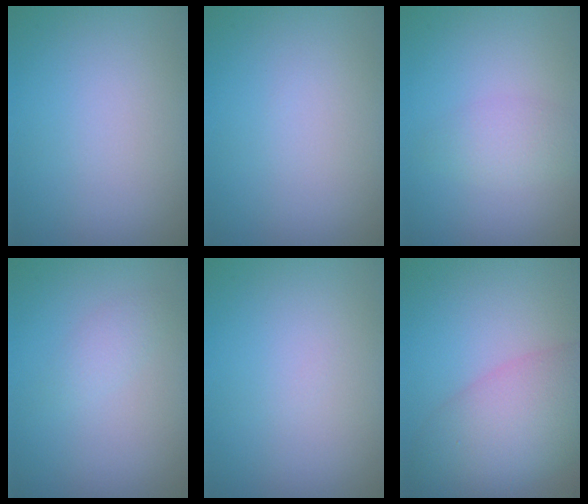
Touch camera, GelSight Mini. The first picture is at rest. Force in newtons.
{"total": 0.0}
{"total": 2.0, "press": 2.0, "slide": 0.2}
{"total": 1.2, "press": 1.2, "slide": 0.0}
{"total": 0.0}
{"total": 6.9, "press": 6.8, "slide": 0.4}